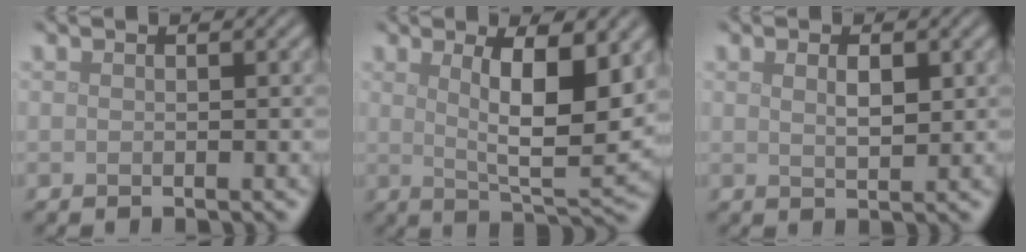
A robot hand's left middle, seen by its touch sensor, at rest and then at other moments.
{"total": 7.8, "force": [2.1, 2.1, 7.2], "torque": [-0.113, -0.012, 0.040]}
{"total": 1.8, "force": [0.7, 0.7, 1.5], "torque": [-0.029, -0.003, 0.015]}